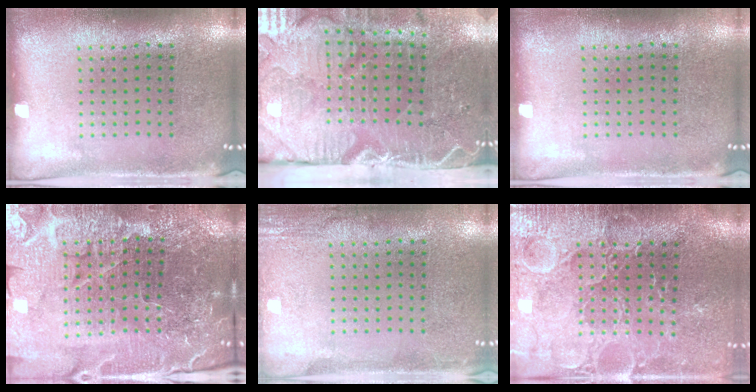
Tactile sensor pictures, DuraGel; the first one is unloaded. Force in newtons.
{"total": 5.5, "press": 4.4, "slide": 3.3}
{"total": 0.0}
{"total": 5.7, "press": 5.3, "slide": 2.1}
{"total": 2.2, "press": 2.2, "slide": 0.4}
{"total": 3.8, "press": 3.6, "slide": 1.1}